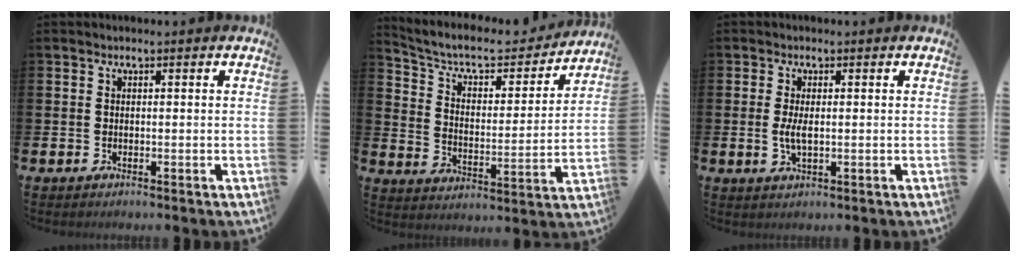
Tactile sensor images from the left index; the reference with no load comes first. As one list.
[{"total": 7.7, "force": [6.8, 2.7, 2.6], "torque": [-0.077, -0.047, 0.111]}, {"total": 2.6, "force": [0.2, 1.0, 2.4], "torque": [-0.032, -0.003, -0.001]}]